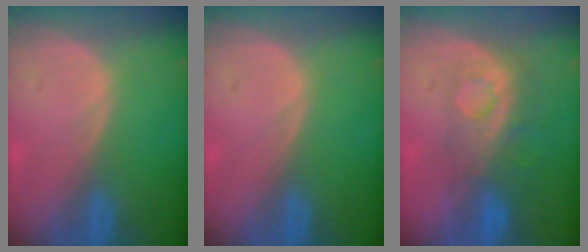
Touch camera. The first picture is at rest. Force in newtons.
{"total": 0.0}
{"total": 8.3, "press": 7.3, "slide": 3.8}